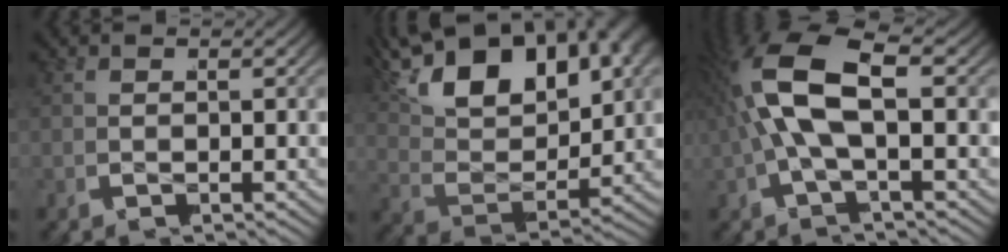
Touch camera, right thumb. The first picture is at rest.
{"total": 12.5, "force": [3.4, 8.0, 8.9], "torque": [-0.185, -0.004, 0.054]}
{"total": 9.0, "force": [0.1, 4.0, 8.1], "torque": [-0.196, 0.003, -0.001]}